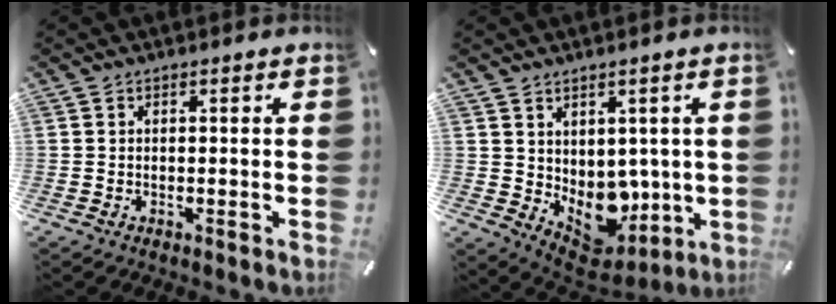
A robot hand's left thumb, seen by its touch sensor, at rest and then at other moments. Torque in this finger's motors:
{"motor_torque": [0.98, 2.46, 0.14, 0.03, 0.05]}